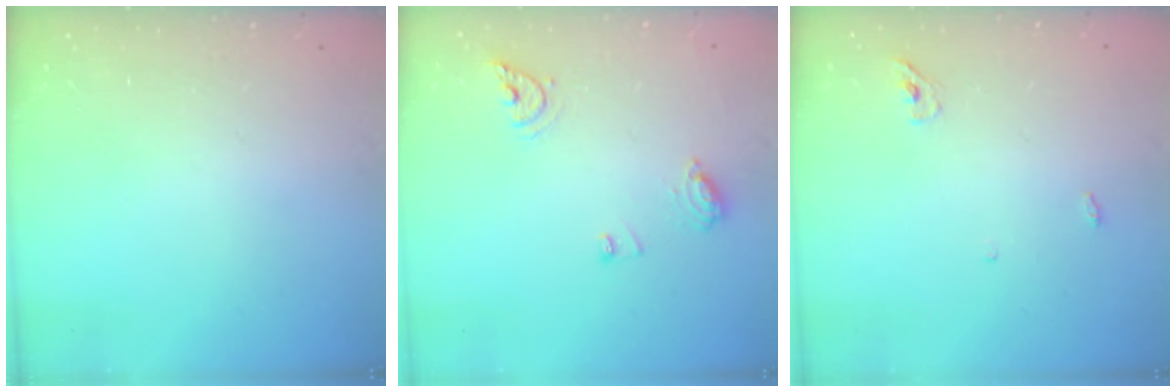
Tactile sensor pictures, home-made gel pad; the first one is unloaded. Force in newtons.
{"total": 8.3, "press": 8.2, "slide": 0.9}
{"total": 3.7, "press": 3.5, "slide": 1.1}